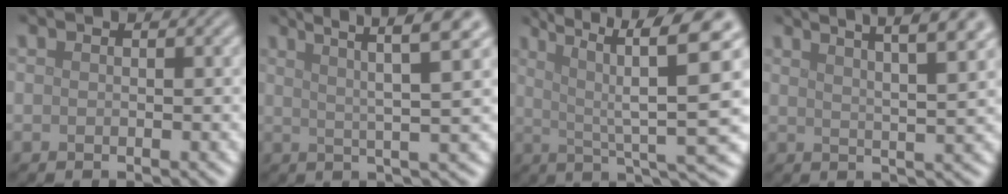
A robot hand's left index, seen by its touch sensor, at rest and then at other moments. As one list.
[{"total": 6.7, "force": [3.6, 0.9, 5.5], "torque": [-0.087, 0.018, 0.054]}, {"total": 11.7, "force": [3.5, 2.7, 10.9], "torque": [-0.151, 0.018, 0.059]}, {"total": 10.2, "force": [6.7, 3.0, 7.2], "torque": [-0.063, 0.043, 0.059]}]